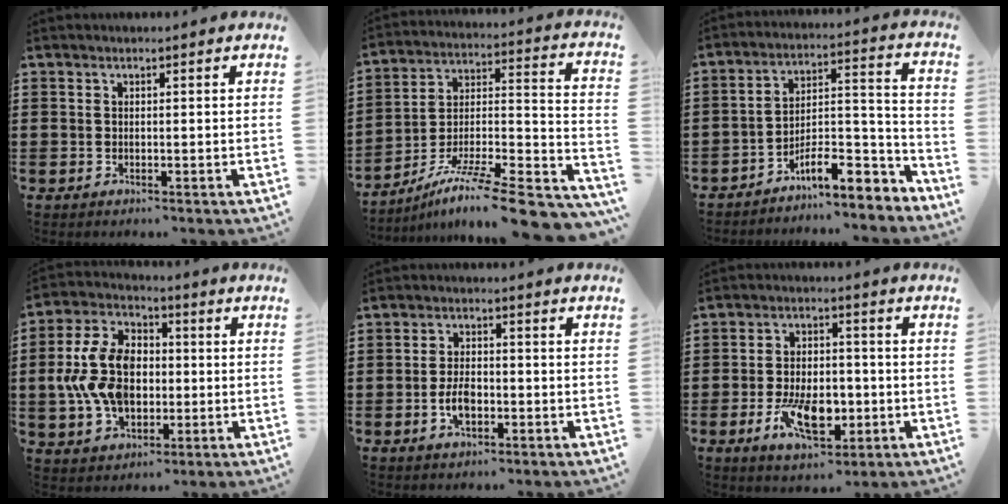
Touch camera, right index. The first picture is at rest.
{"total": 10.9, "force": [-8.1, 0.7, 7.3], "torque": [-0.112, 0.002, -0.151]}
{"total": 8.2, "force": [-6.2, 2.5, 4.6], "torque": [-0.069, 0.007, -0.116]}
{"total": 12.2, "force": [-0.8, 8.5, 8.8], "torque": [-0.219, 0.008, -0.017]}
{"total": 4.3, "force": [-1.2, 2.2, 3.5], "torque": [-0.077, -0.002, -0.024]}
{"total": 9.8, "force": [-3.1, 5.1, 7.8], "torque": [-0.135, -0.002, -0.051]}